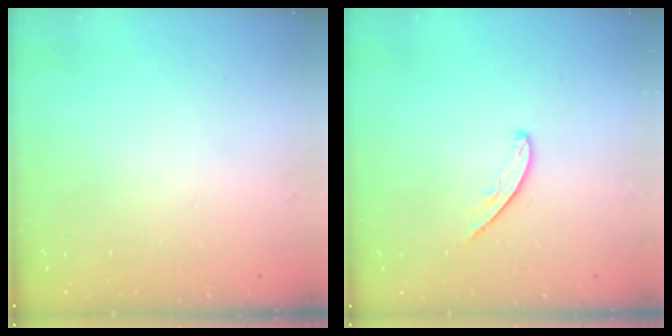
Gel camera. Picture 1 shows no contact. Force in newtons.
{"total": 4.9, "press": 4.9, "slide": 0.5}